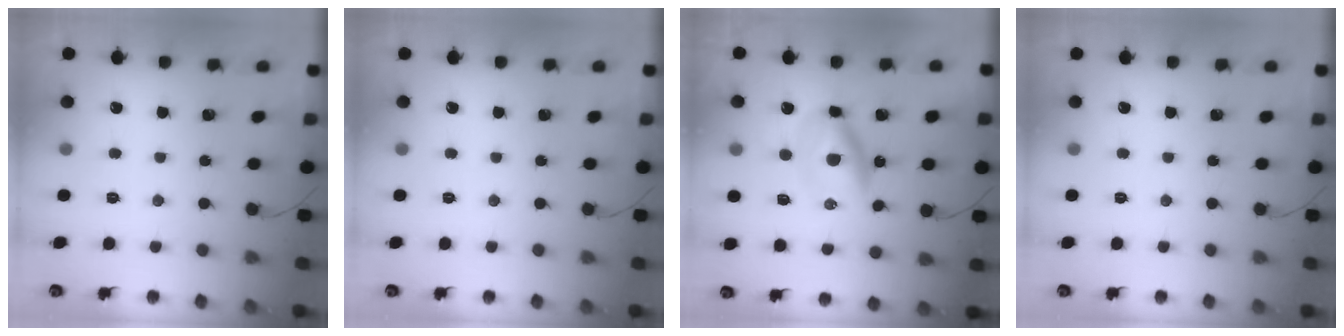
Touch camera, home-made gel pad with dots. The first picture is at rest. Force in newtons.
{"total": 0.0}
{"total": 5.8, "press": 5.8, "slide": 0.7}
{"total": 0.0}